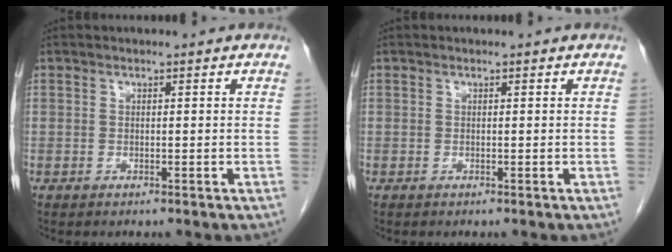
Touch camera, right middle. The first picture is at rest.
{"total": 0.0}